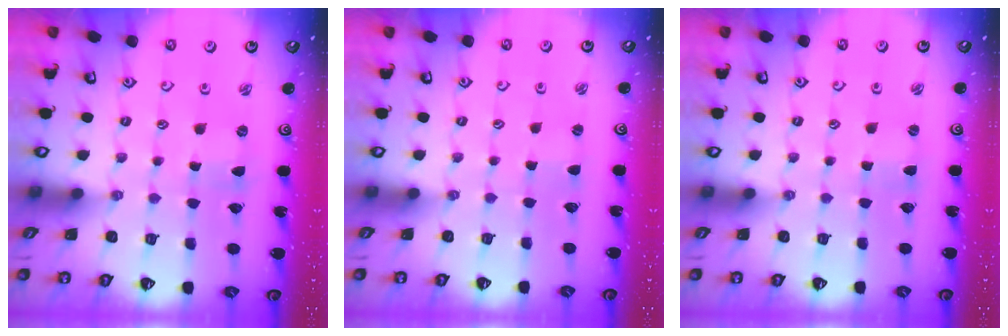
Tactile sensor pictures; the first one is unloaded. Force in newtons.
{"total": 0.5, "press": 0.5, "slide": 0.0}
{"total": 0.7, "press": 0.7, "slide": 0.2}